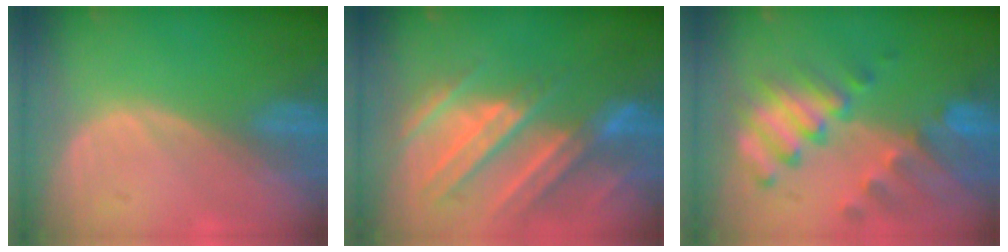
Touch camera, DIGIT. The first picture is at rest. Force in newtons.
{"total": 10.8, "press": 9.7, "slide": 4.7}
{"total": 10.2, "press": 8.9, "slide": 5.1}